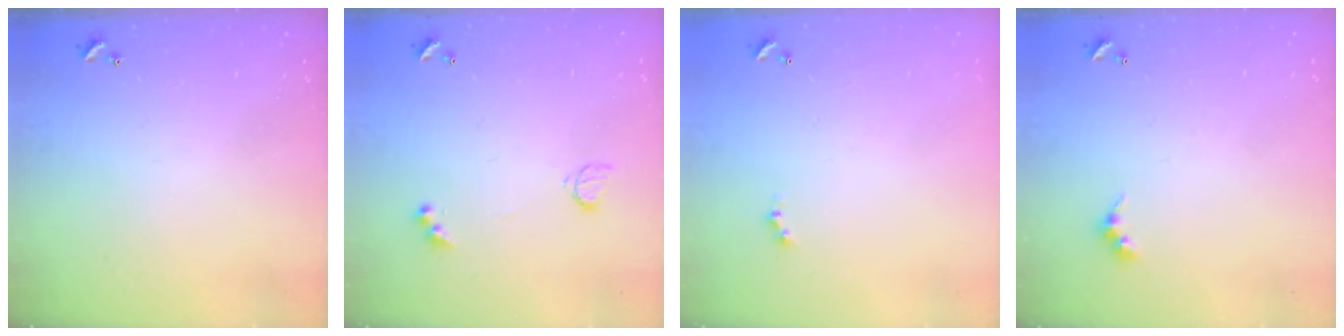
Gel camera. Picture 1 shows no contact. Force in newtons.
{"total": 4.1, "press": 4.0, "slide": 0.7}
{"total": 0.0}
{"total": 2.4, "press": 2.4, "slide": 0.5}